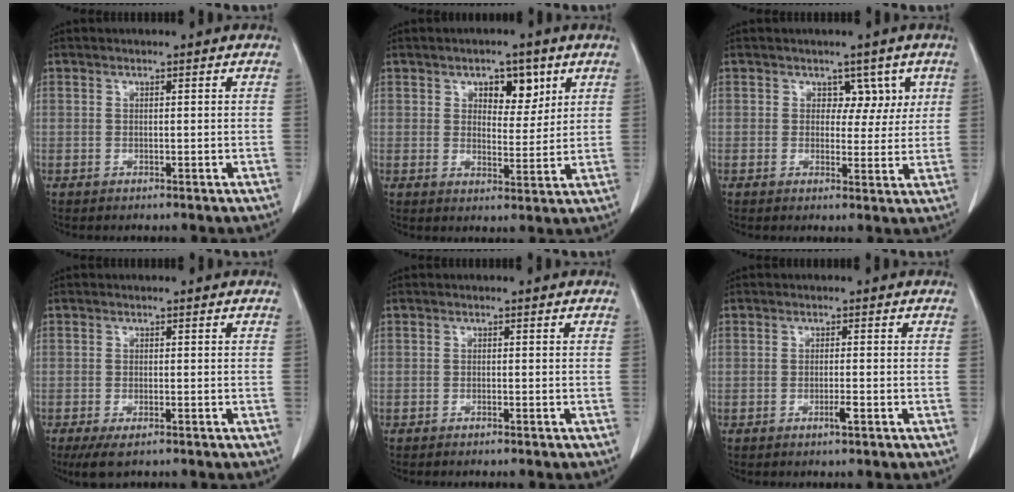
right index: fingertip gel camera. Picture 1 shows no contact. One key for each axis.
{"total": 5.7, "fx": 2.9, "fy": 3.1, "fz": 3.9, "tx": -0.048, "ty": 0.005, "tz": 0.043}
{"total": 3.9, "fx": 1.7, "fy": 2.9, "fz": 2.1, "tx": -0.008, "ty": 0.005, "tz": 0.021}
{"total": 3.8, "fx": -2.6, "fy": 1.1, "fz": 2.6, "tx": -0.049, "ty": -0.009, "tz": -0.039}
{"total": 1.0, "fx": -0.9, "fy": 0.1, "fz": 0.5, "tx": -0.012, "ty": -0.002, "tz": -0.011}
{"total": 1.7, "fx": -0.8, "fy": 0.0, "fz": 1.5, "tx": -0.029, "ty": -0.003, "tz": -0.014}